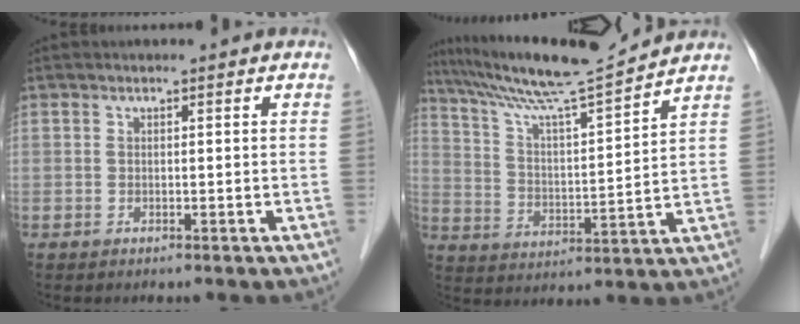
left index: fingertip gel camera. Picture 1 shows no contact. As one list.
[{"total": 13.7, "force": [12.5, -1.6, 5.3], "torque": [-0.104, -0.007, 0.214]}]